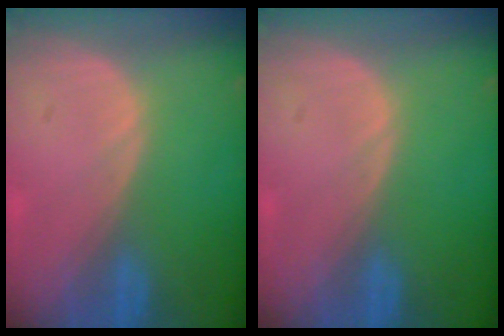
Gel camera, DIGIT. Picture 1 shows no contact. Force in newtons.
{"total": 0.0}